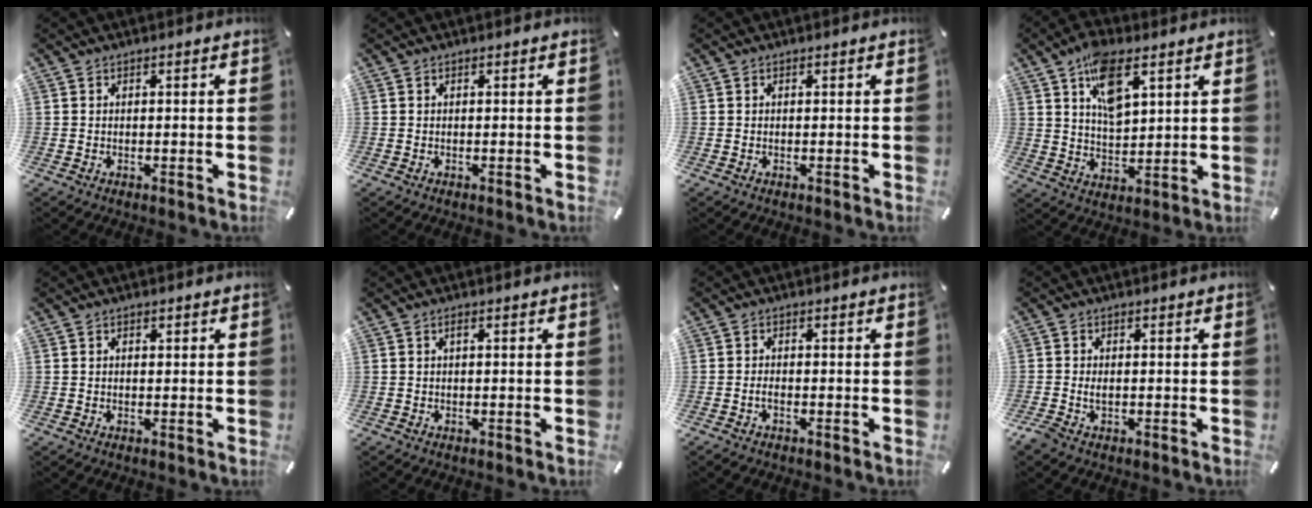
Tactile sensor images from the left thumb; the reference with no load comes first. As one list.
[{"total": 0.0}, {"total": 0.0}, {"total": 11.1, "force": [6.1, 5.6, 7.4], "torque": [-0.128, -0.017, 0.108]}, {"total": 0.7, "force": [0.2, 0.6, 0.4], "torque": [-0.008, 0.005, 0.003]}, {"total": 0.8, "force": [0.1, 0.1, 0.8], "torque": [-0.015, 0.002, 0.001]}, {"total": 1.5, "force": [-0.7, 0.6, 1.1], "torque": [-0.021, 0.003, -0.015]}, {"total": 1.8, "force": [-0.5, 1.1, 1.4], "torque": [-0.025, 0.002, -0.009]}]